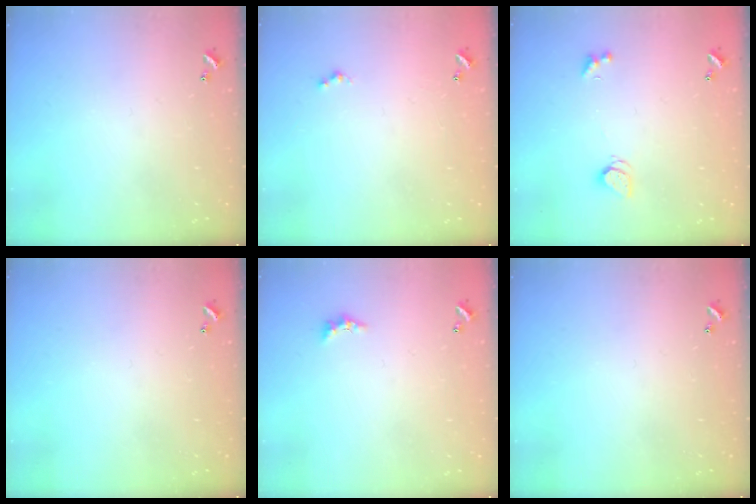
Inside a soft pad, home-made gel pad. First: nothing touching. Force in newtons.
{"total": 0.8, "press": 0.5, "slide": 0.5}
{"total": 2.0, "press": 2.0, "slide": 0.3}
{"total": 0.0}
{"total": 2.2, "press": 2.2, "slide": 0.6}
{"total": 0.0}